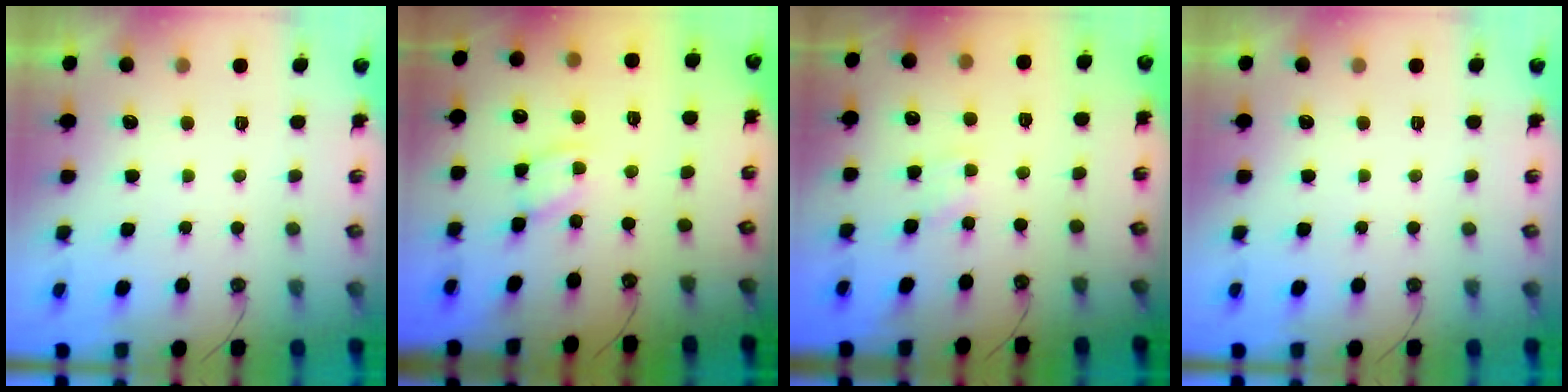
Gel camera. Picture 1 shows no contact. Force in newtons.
{"total": 1.8, "press": 1.8, "slide": 0.3}
{"total": 1.5, "press": 1.4, "slide": 0.3}
{"total": 0.0}